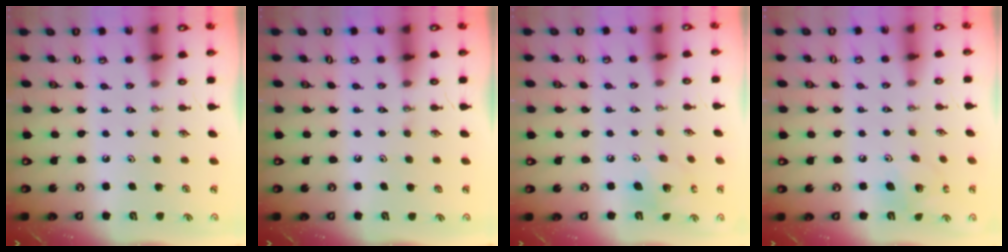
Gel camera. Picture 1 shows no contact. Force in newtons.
{"total": 1.4, "press": 0.2, "slide": 1.4}
{"total": 11.1, "press": 10.9, "slide": 2.3}
{"total": 9.5, "press": 9.5, "slide": 0.7}